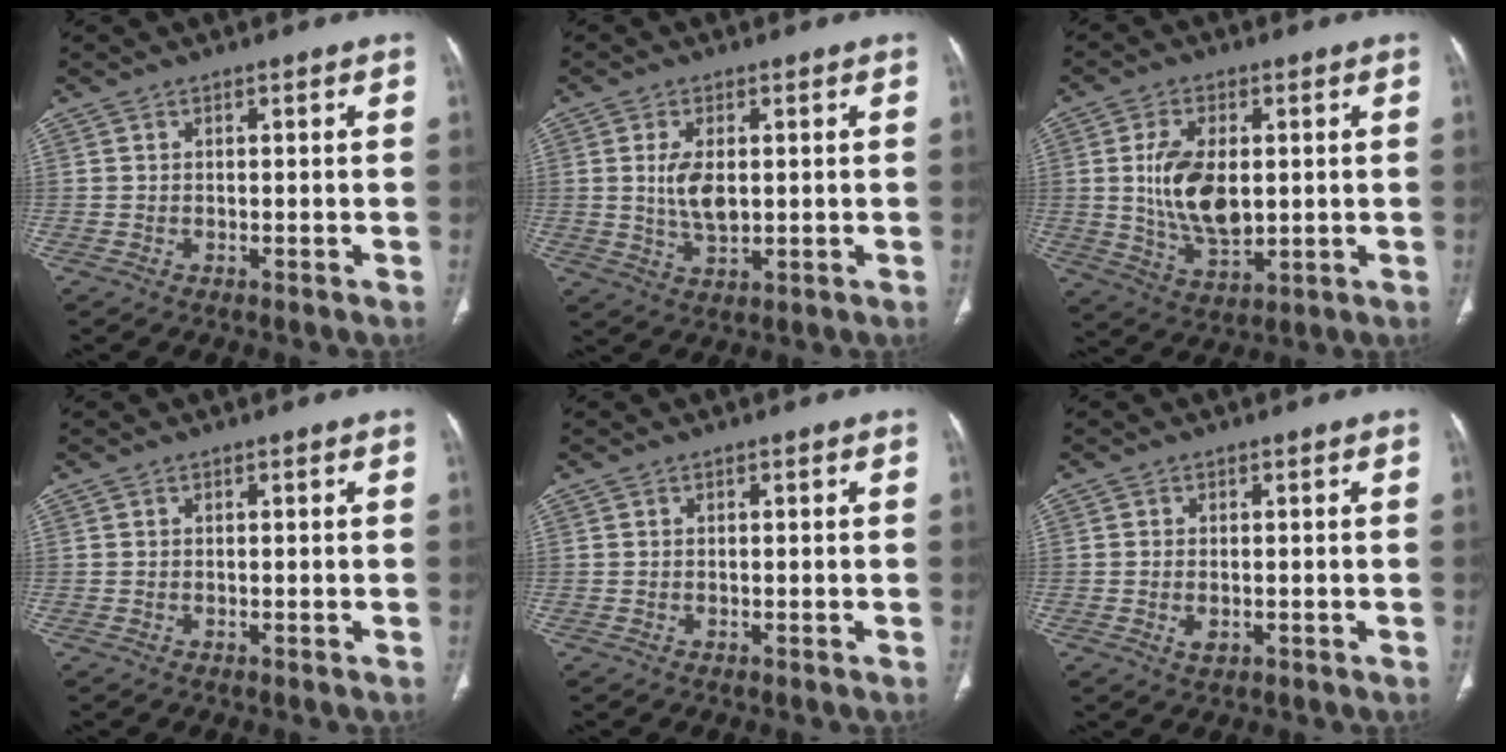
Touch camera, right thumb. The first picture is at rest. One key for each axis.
{"total": 5.9, "fx": 0.7, "fy": 3.0, "fz": 5.1, "tx": -0.096, "ty": -0.010, "tz": 0.018}
{"total": 12.1, "fx": 1.0, "fy": 6.7, "fz": 10.0, "tx": -0.177, "ty": -0.015, "tz": 0.029}
{"total": 0.0}
{"total": 0.0}
{"total": 2.3, "fx": -0.5, "fy": 1.4, "fz": 1.7, "tx": -0.032, "ty": -0.001, "tz": -0.007}